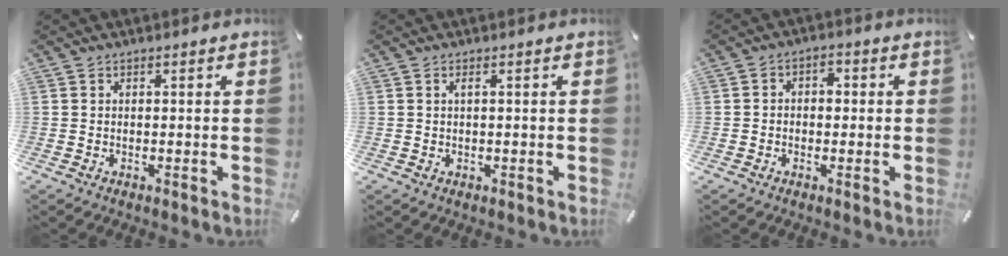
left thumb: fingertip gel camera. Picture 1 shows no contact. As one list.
[{"total": 1.1, "force": [0.4, 0.4, 1.0], "torque": [-0.021, 0.001, 0.005]}, {"total": 3.0, "force": [-1.1, 2.4, 1.4], "torque": [-0.018, 0.010, -0.027]}]